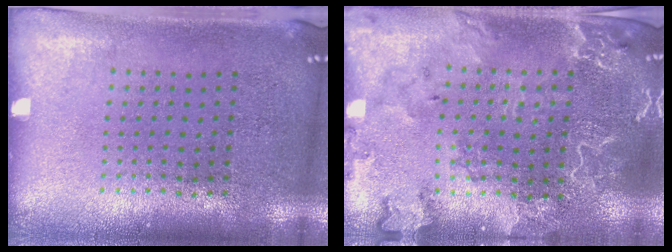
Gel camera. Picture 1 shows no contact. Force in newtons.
{"total": 2.5, "press": 2.4, "slide": 0.8}